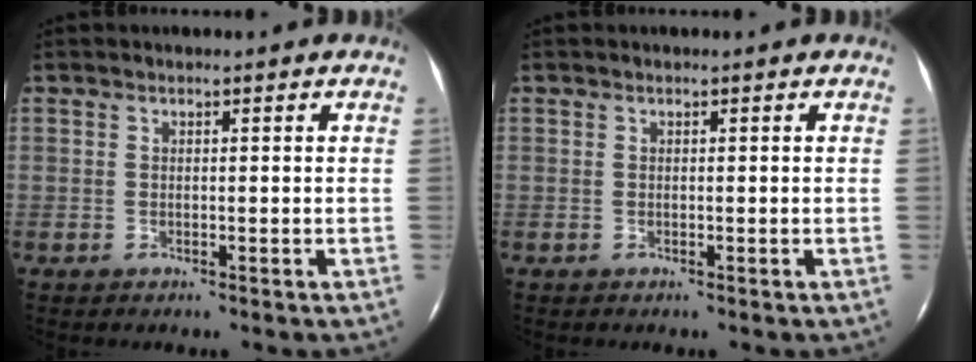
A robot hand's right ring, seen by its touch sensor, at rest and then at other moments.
{"total": 0.0}